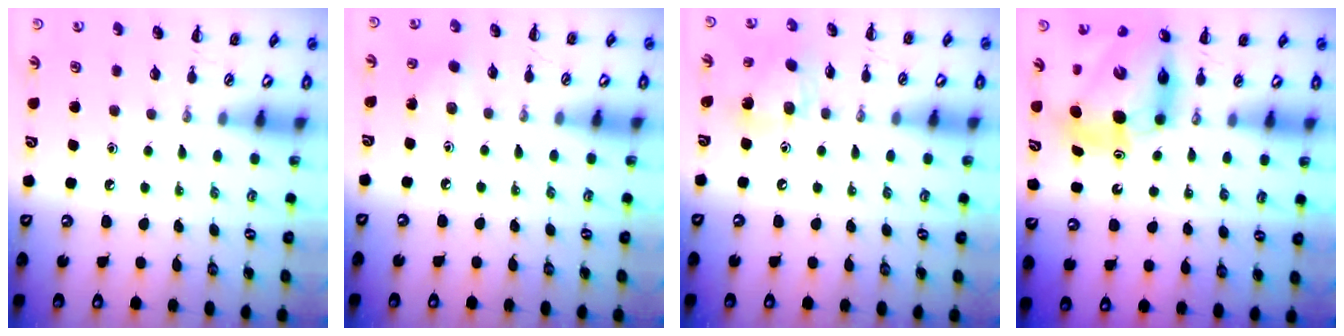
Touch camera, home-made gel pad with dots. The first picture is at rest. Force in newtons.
{"total": 2.9, "press": 2.7, "slide": 0.9}
{"total": 8.6, "press": 8.5, "slide": 0.9}
{"total": 12.3, "press": 11.8, "slide": 3.4}